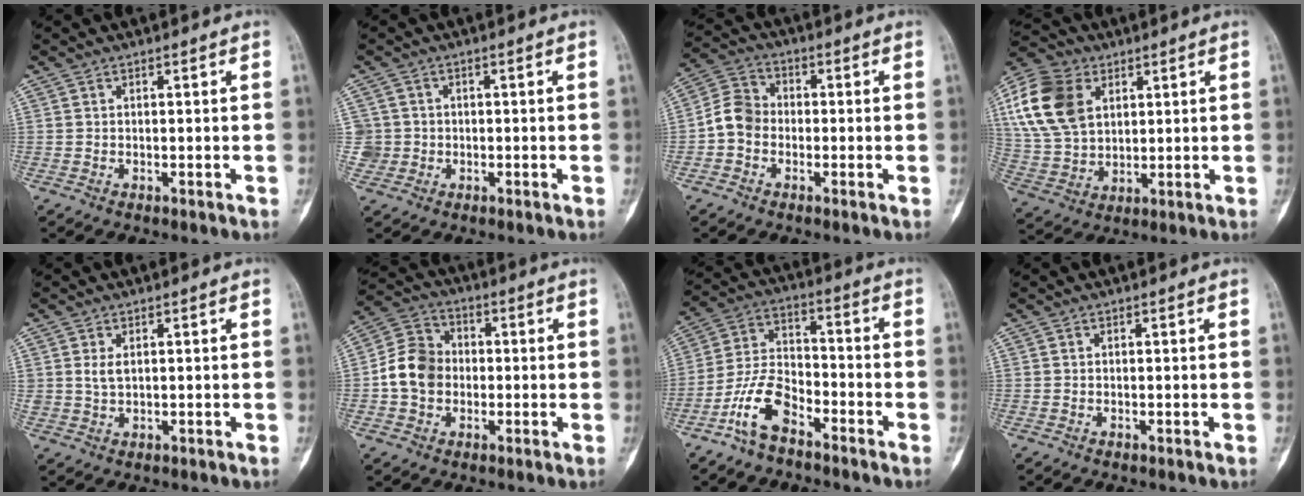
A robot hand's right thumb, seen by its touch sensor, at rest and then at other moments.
{"total": 3.2, "force": [-0.5, 3.2, -0.1], "torque": [0.021, 0.012, -0.013]}
{"total": 6.3, "force": [-1.5, 5.2, 3.3], "torque": [-0.046, 0.020, -0.043]}
{"total": 16.1, "force": [5.1, 11.2, 10.4], "torque": [-0.202, -0.004, 0.098]}
{"total": 2.1, "force": [0.5, 1.2, 1.6], "torque": [-0.032, -0.001, 0.014]}
{"total": 9.3, "force": [-0.9, 7.7, 5.0], "torque": [-0.076, 0.025, -0.028]}
{"total": 10.3, "force": [-6.3, 5.1, 6.3], "torque": [-0.129, 0.048, -0.128]}
{"total": 0.0}